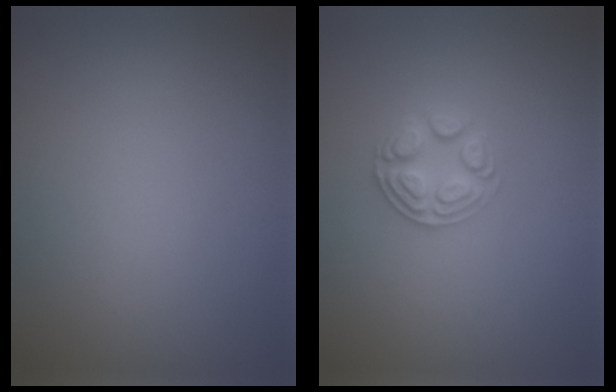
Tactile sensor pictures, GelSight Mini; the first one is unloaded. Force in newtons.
{"total": 2.6, "press": 2.5, "slide": 0.9}